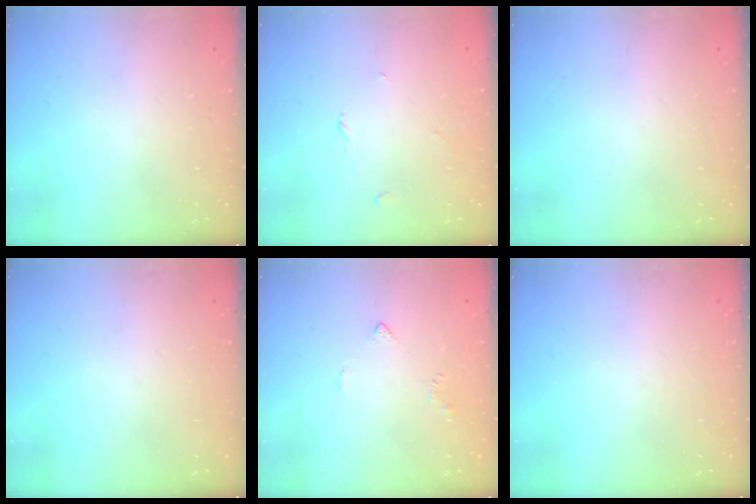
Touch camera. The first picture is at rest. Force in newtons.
{"total": 2.7, "press": 2.7, "slide": 0.3}
{"total": 0.0}
{"total": 0.0}
{"total": 2.8, "press": 2.8, "slide": 0.6}
{"total": 0.0}